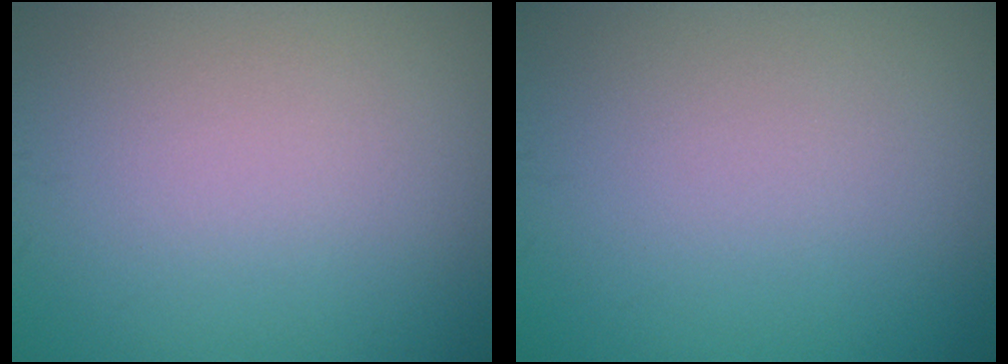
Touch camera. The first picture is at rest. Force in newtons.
{"total": 0.0}